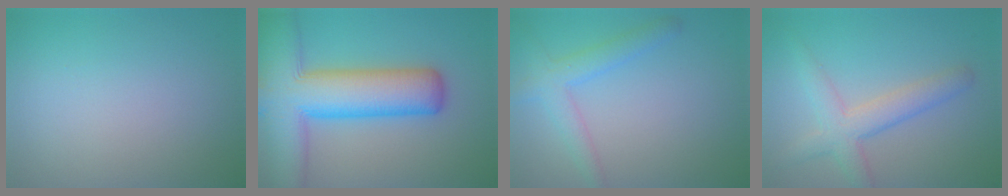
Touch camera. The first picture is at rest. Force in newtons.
{"total": 12.7, "press": 12.6, "slide": 0.5}
{"total": 3.1, "press": 3.1, "slide": 0.2}
{"total": 3.9, "press": 3.9, "slide": 0.1}